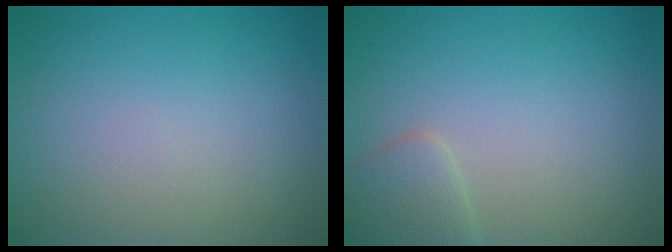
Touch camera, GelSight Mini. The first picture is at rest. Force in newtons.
{"total": 2.0, "press": 2.0, "slide": 0.0}